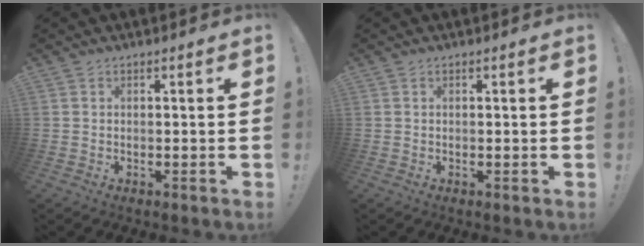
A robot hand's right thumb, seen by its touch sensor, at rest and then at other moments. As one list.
[{"total": 0.0}]